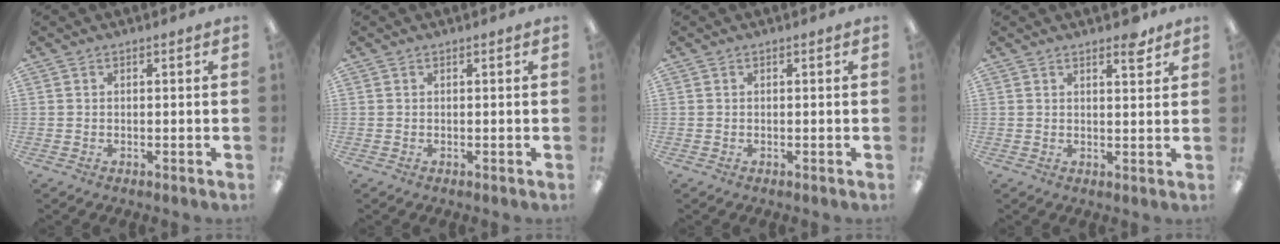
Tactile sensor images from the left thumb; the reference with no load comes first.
{"total": 0.0}
{"total": 0.0}
{"total": 3.5, "force": [2.9, 1.0, 1.7], "torque": [-0.007, -0.017, 0.043]}